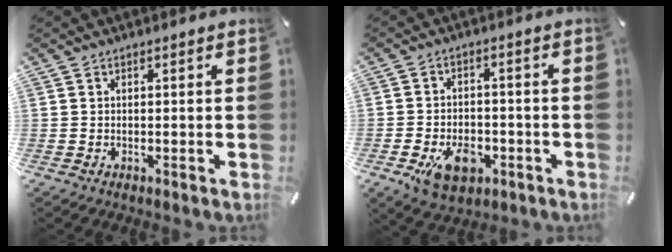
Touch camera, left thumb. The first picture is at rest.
{"total": 9.6, "force": [-3.8, 6.5, 6.0], "torque": [-0.102, 0.009, -0.065]}